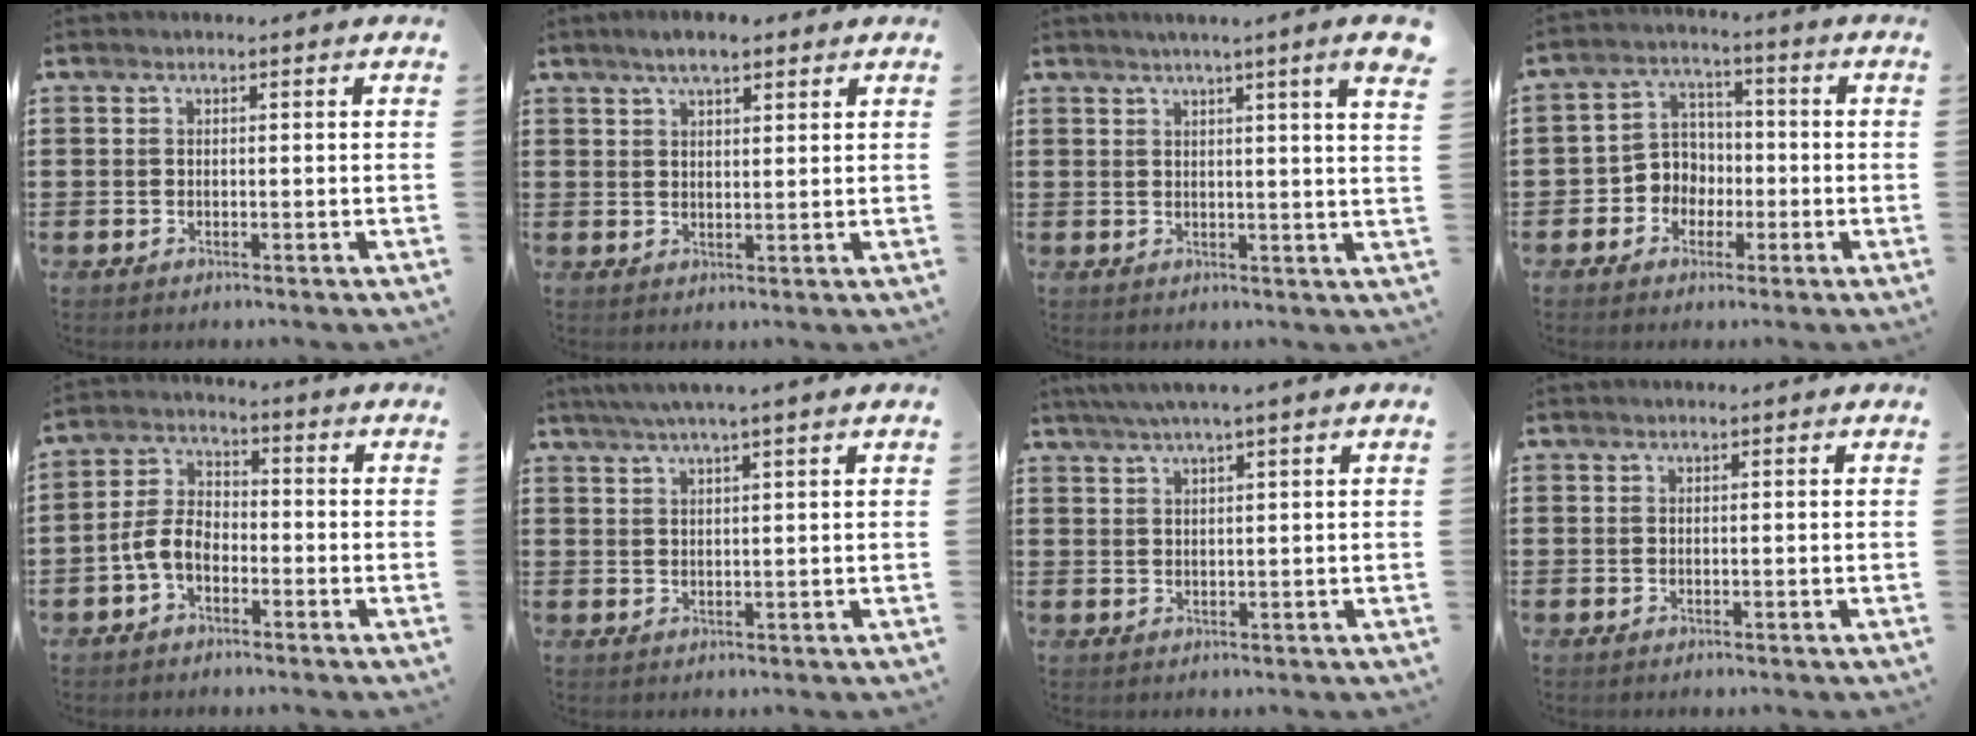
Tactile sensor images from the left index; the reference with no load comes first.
{"total": 4.2, "force": [3.0, 1.3, 2.6], "torque": [-0.056, 0.006, 0.054]}
{"total": 4.5, "force": [2.7, -1.1, 3.4], "torque": [-0.068, -0.009, 0.044]}
{"total": 5.1, "force": [-1.5, 4.7, 1.0], "torque": [-0.044, 0.008, -0.036]}
{"total": 5.0, "force": [-2.5, 3.0, 3.1], "torque": [-0.092, 0.002, -0.058]}
{"total": 2.9, "force": [2.3, -0.6, 1.8], "torque": [-0.037, -0.002, 0.040]}
{"total": 2.5, "force": [1.7, -0.4, 1.8], "torque": [-0.037, 0.001, 0.031]}
{"total": 0.0}